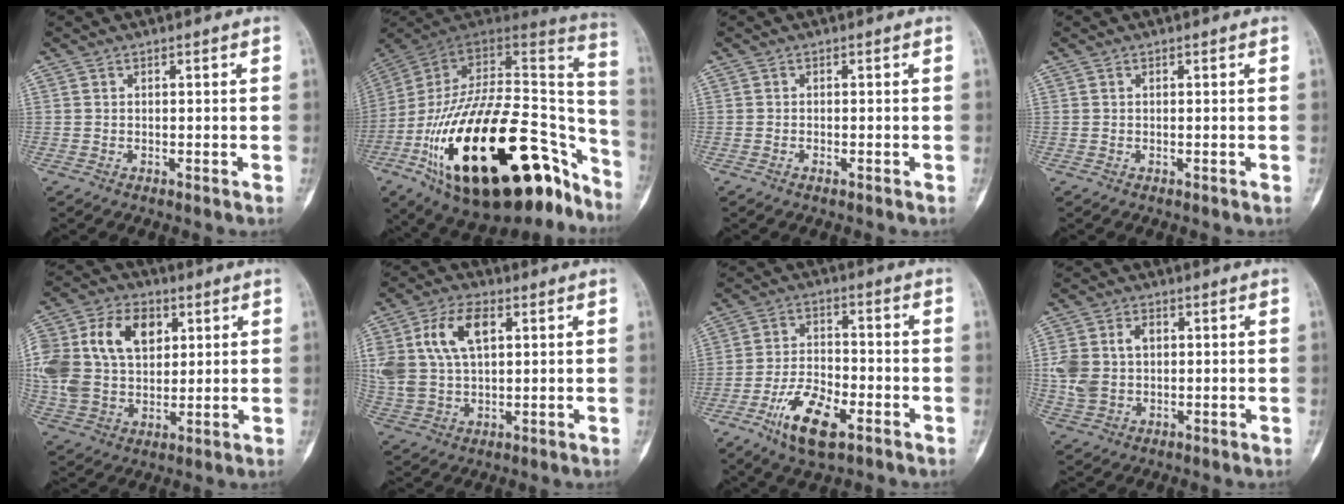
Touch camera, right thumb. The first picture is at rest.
{"total": 39.2, "force": [-19.1, 18.2, 29.0], "torque": [-0.414, 0.066, -0.294]}
{"total": 0.7, "force": [-0.4, 0.3, 0.5], "torque": [-0.012, 0.003, -0.007]}
{"total": 0.0}
{"total": 21.9, "force": [5.6, 15.3, 14.7], "torque": [-0.314, 0.022, 0.107]}
{"total": 13.5, "force": [4.1, 7.8, 10.1], "torque": [-0.203, 0.006, 0.085]}
{"total": 11.3, "force": [-5.7, 4.9, 8.4], "torque": [-0.156, 0.018, -0.101]}
{"total": 8.3, "force": [1.0, 6.1, 5.6], "torque": [-0.112, 0.012, 0.026]}